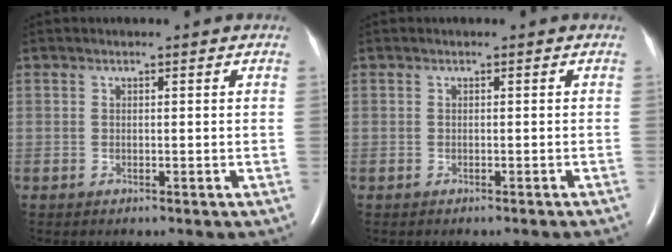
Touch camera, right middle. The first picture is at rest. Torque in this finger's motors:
{"motor_torque": [0.27, -0.24, -0.01, 0.00]}